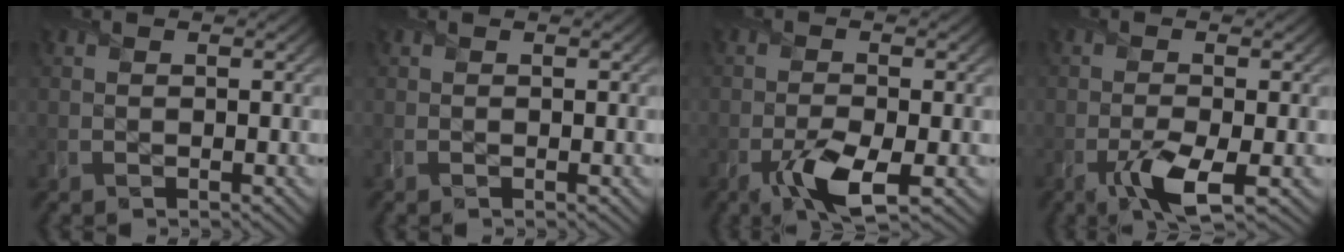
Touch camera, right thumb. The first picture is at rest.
{"total": 0.0}
{"total": 5.1, "force": [-2.5, 1.8, 4.1], "torque": [-0.083, -0.009, -0.049]}
{"total": 4.4, "force": [-2.1, 1.2, 3.7], "torque": [-0.076, -0.008, -0.041]}